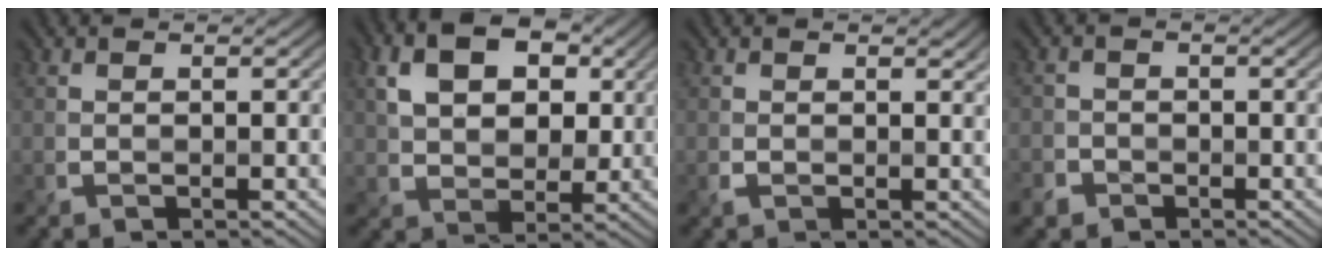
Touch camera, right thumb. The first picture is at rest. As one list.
[{"total": 8.1, "force": [2.6, 5.5, 5.3], "torque": [-0.105, 0.007, 0.035]}, {"total": 1.0, "force": [0.8, 0.5, 0.4], "torque": [-0.008, -0.003, 0.015]}, {"total": 3.0, "force": [-1.7, 2.4, -0.3], "torque": [0.020, 0.002, -0.050]}]